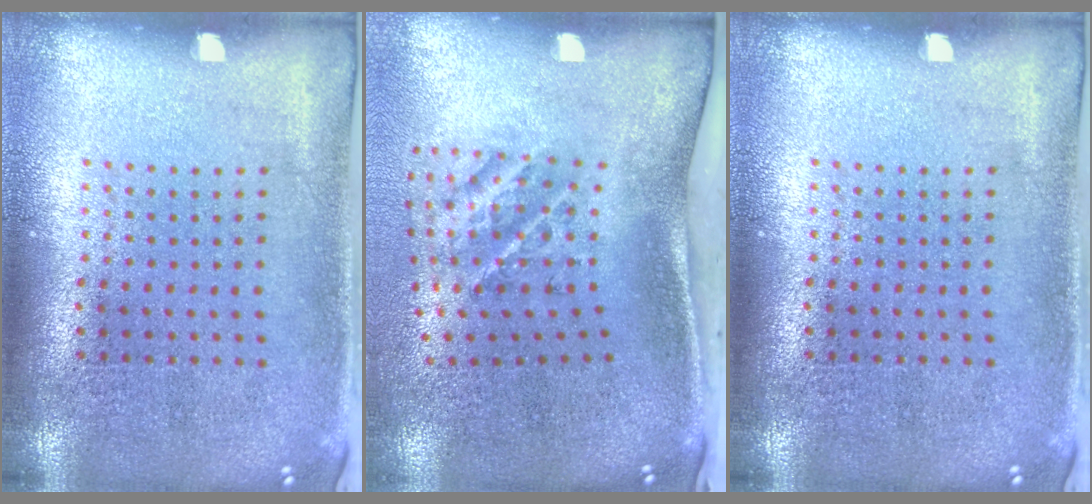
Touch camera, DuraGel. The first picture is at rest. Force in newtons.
{"total": 2.1, "press": 1.3, "slide": 1.7}
{"total": 0.0}